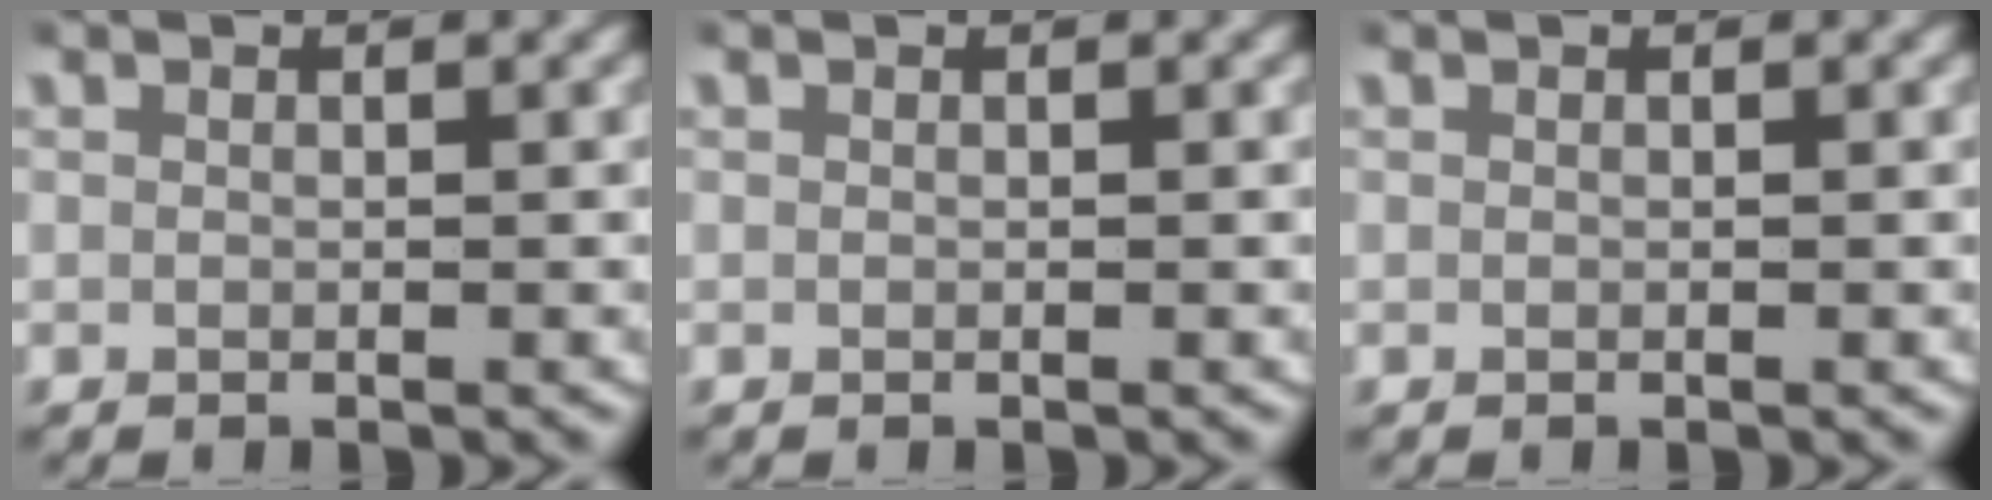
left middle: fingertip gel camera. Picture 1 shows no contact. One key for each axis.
{"total": 0.0}
{"total": 0.0}